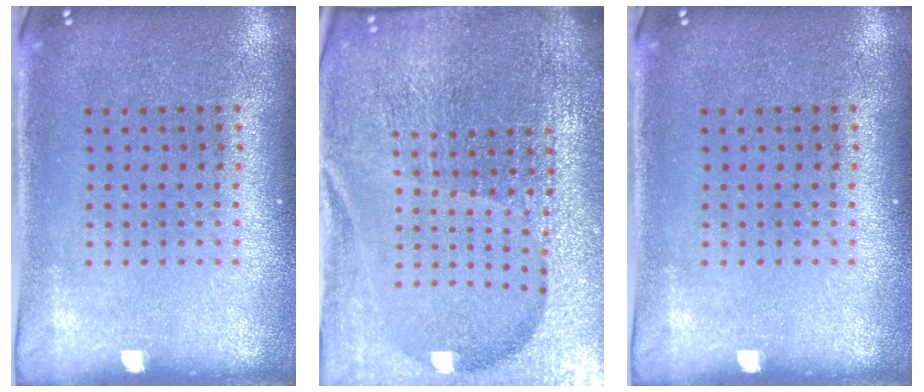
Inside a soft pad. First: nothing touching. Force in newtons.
{"total": 6.8, "press": 5.9, "slide": 3.4}
{"total": 0.0}